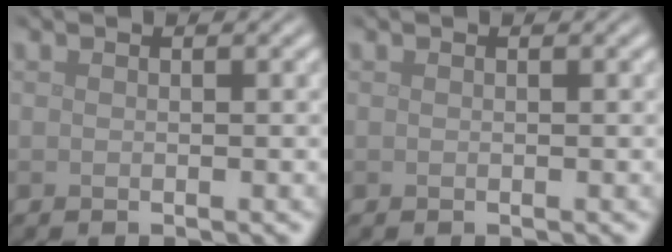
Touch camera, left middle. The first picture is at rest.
{"total": 0.0}